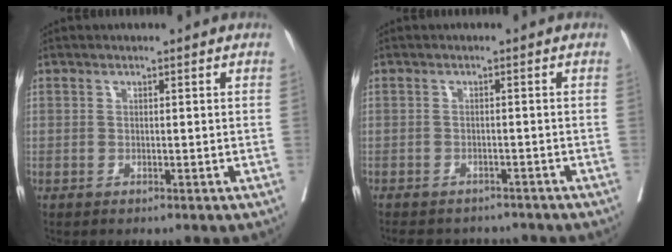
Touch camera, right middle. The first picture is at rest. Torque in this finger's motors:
{"motor_torque": [0.54, -0.56, 0.17, 0.01]}